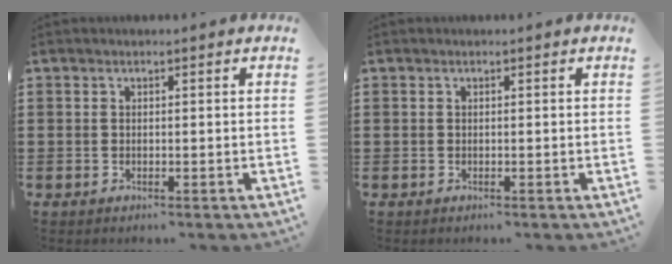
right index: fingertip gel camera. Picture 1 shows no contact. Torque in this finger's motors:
{"motor_torque": [0.16, -0.16, 0.00, 0.00]}